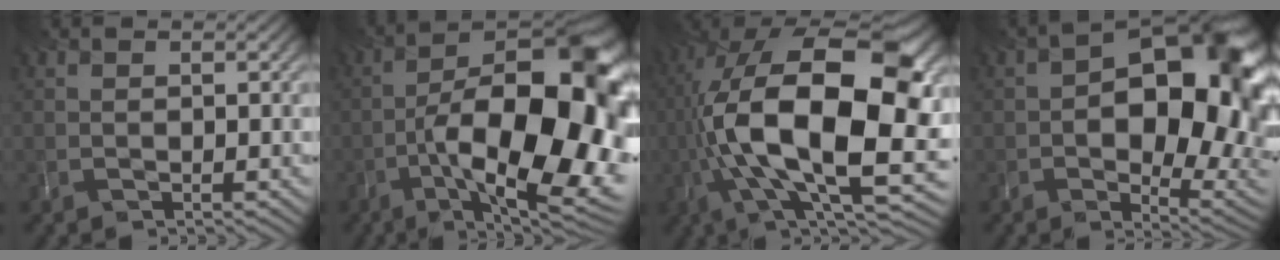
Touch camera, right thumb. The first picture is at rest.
{"total": 19.0, "force": [-5.5, 7.8, 16.5], "torque": [-0.253, -0.002, -0.086]}
{"total": 20.5, "force": [-0.1, 9.1, 18.4], "torque": [-0.341, -0.008, -0.002]}
{"total": 17.1, "force": [0.8, 9.7, 14.0], "torque": [-0.182, -0.015, 0.024]}